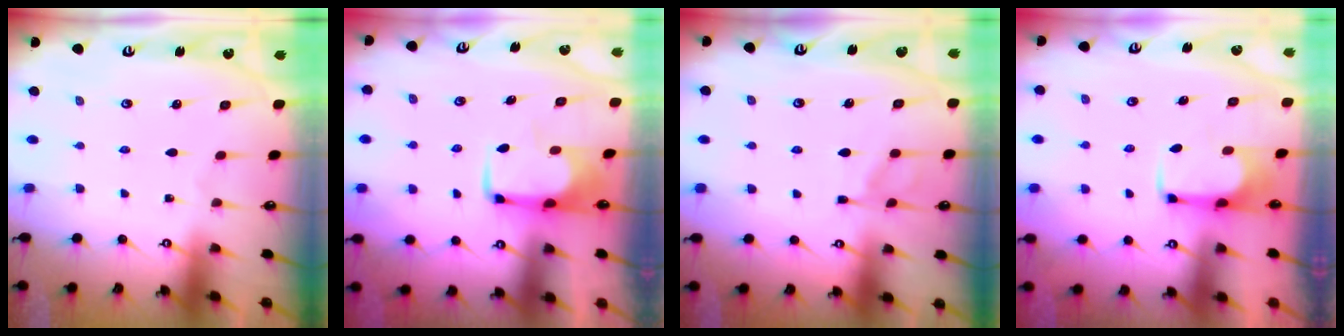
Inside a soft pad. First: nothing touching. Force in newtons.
{"total": 1.7, "press": 1.6, "slide": 0.4}
{"total": 7.7, "press": 7.7, "slide": 0.6}
{"total": 3.7, "press": 3.6, "slide": 0.7}